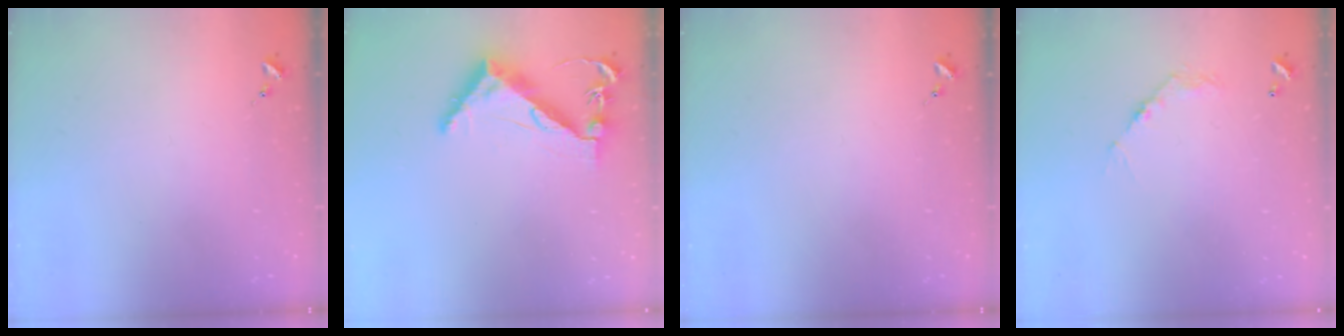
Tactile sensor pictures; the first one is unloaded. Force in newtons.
{"total": 9.7, "press": 9.6, "slide": 1.0}
{"total": 0.0}
{"total": 6.3, "press": 6.3, "slide": 0.4}